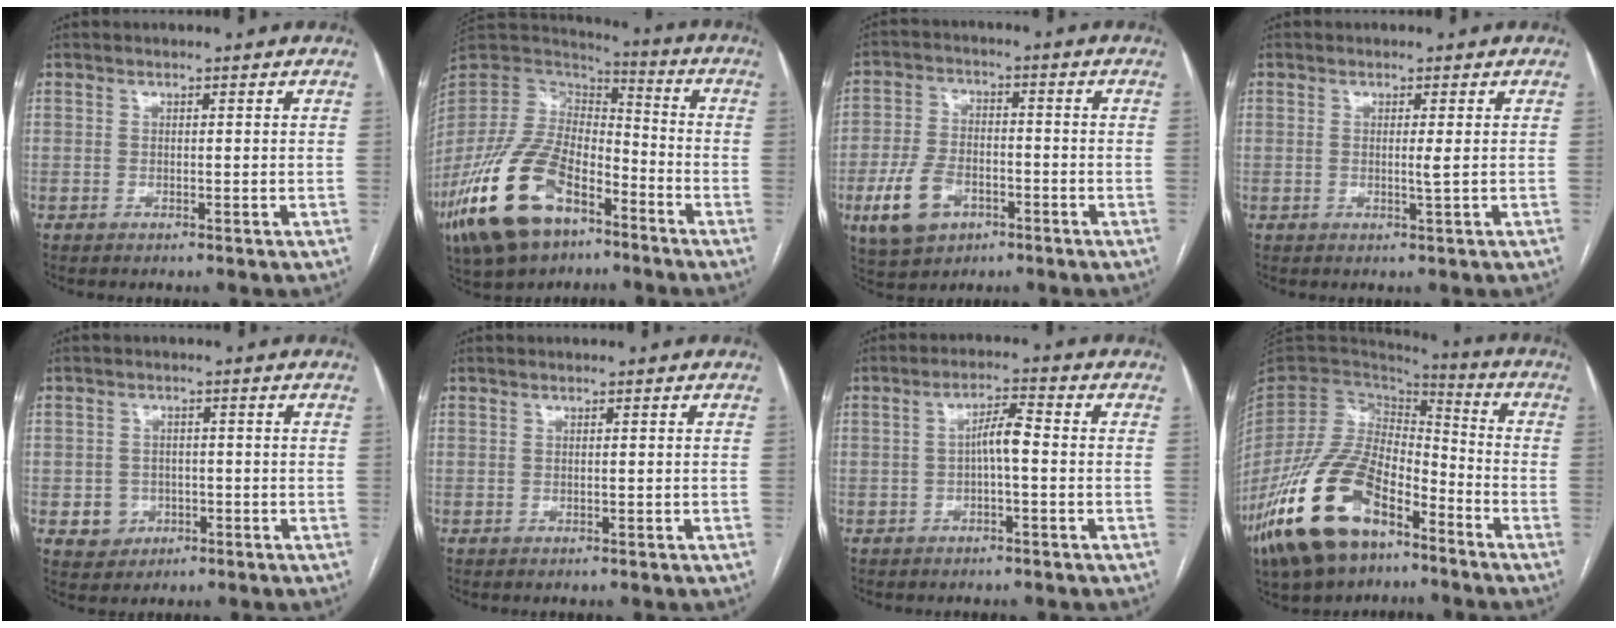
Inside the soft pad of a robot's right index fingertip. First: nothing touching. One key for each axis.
{"total": 20.4, "fx": -11.4, "fy": 10.1, "fz": 13.5, "tx": -0.297, "ty": -0.005, "tz": -0.210}
{"total": 9.4, "fx": -4.2, "fy": 6.0, "fz": 6.0, "tx": -0.135, "ty": 0.005, "tz": -0.070}
{"total": 1.2, "fx": -0.1, "fy": -0.3, "fz": 1.1, "tx": -0.021, "ty": -0.002, "tz": -0.003}
{"total": 4.0, "fx": -1.1, "fy": 3.9, "fz": 0.6, "tx": 0.002, "ty": 0.011, "tz": -0.010}
{"total": 0.0}
{"total": 4.0, "fx": -0.5, "fy": 0.7, "fz": 3.8, "tx": -0.065, "ty": 0.014, "tz": -0.007}
{"total": 20.0, "fx": -12.1, "fy": 9.1, "fz": 13.0, "tx": -0.268, "ty": 0.002, "tz": -0.221}